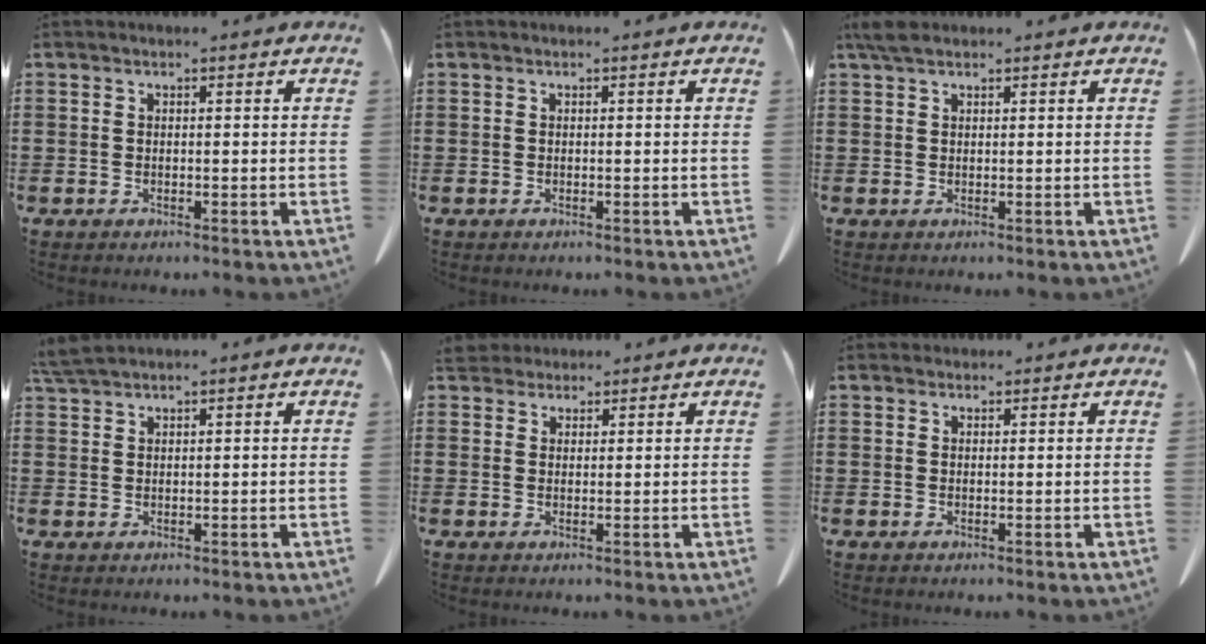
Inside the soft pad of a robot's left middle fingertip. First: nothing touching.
{"total": 0.0}
{"total": 2.4, "force": [1.5, 0.9, 1.6], "torque": [-0.036, 0.003, 0.029]}
{"total": 2.8, "force": [2.5, 0.2, 1.3], "torque": [-0.032, 0.000, 0.050]}
{"total": 3.1, "force": [2.8, 1.2, 0.5], "torque": [-0.019, 0.000, 0.056]}
{"total": 1.2, "force": [1.1, 0.5, 0.0], "torque": [-0.004, 0.000, 0.022]}